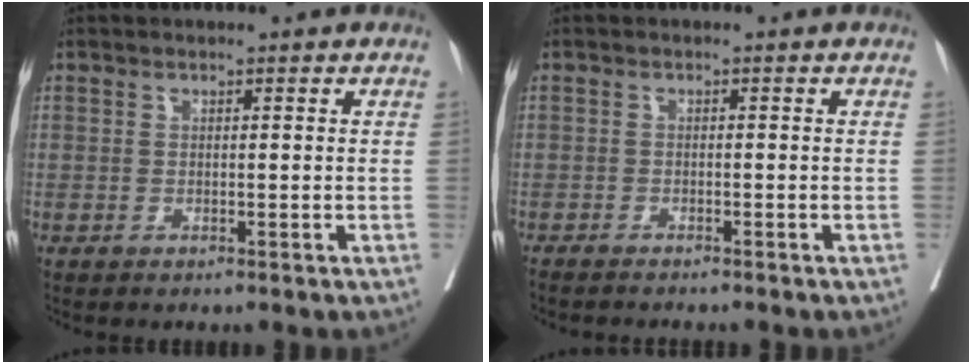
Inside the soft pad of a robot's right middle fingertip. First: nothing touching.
{"total": 2.9, "force": [-2.6, 0.1, 1.2], "torque": [-0.020, -0.004, -0.036]}